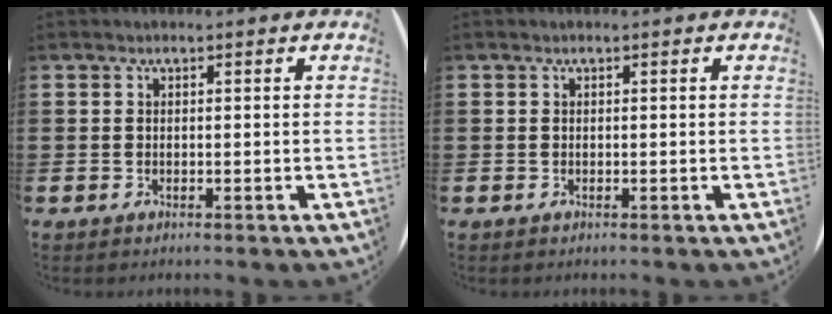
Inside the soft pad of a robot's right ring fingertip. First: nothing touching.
{"total": 0.0}